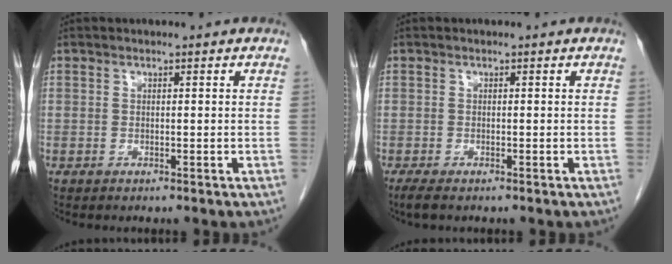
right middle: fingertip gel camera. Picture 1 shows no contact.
{"total": 2.1, "force": [-1.5, 0.4, 1.3], "torque": [-0.027, -0.008, -0.024]}